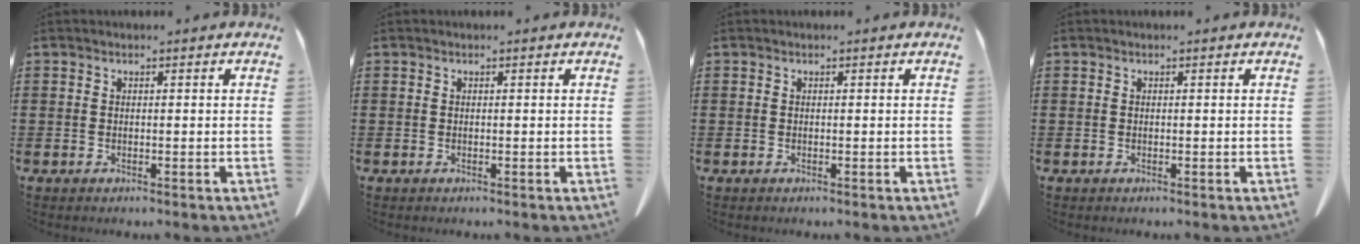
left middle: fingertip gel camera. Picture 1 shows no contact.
{"total": 0.0}
{"total": 0.0}
{"total": 0.0}